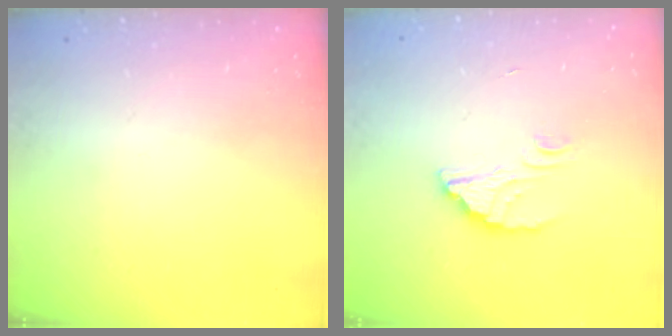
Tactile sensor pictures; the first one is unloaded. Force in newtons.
{"total": 2.9, "press": 2.9, "slide": 0.1}